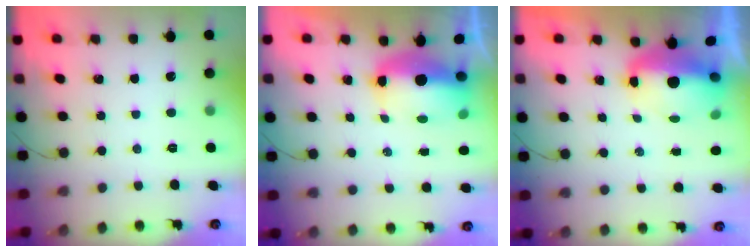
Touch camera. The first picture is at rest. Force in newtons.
{"total": 9.0, "press": 8.8, "slide": 1.8}
{"total": 10.7, "press": 8.2, "slide": 6.8}